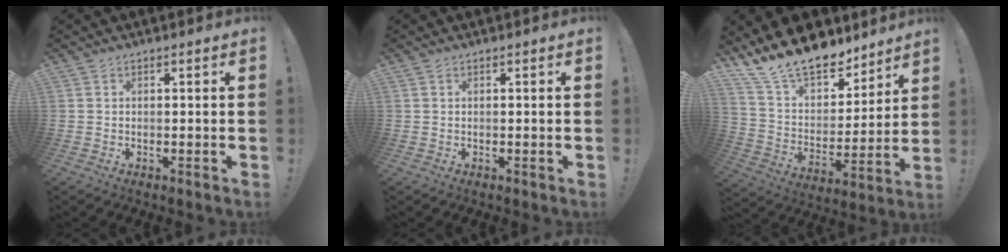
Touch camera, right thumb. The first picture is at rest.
{"total": 0.0}
{"total": 17.0, "force": [14.2, 7.3, 5.8], "torque": [-0.105, -0.109, 0.262]}